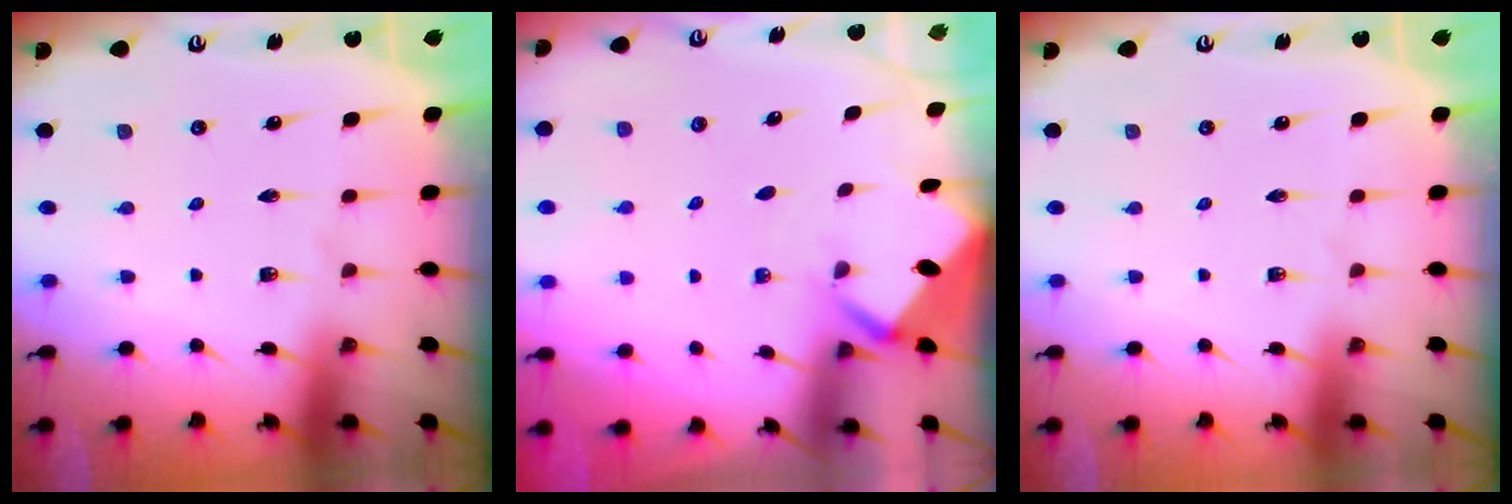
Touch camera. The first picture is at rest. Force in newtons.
{"total": 2.9, "press": 2.9, "slide": 0.2}
{"total": 0.0}